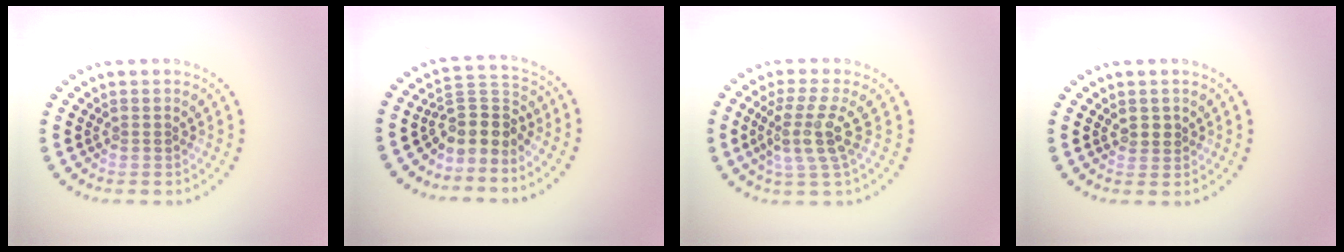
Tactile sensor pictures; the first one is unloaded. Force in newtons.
{"total": 3.5, "press": 2.6, "slide": 2.3}
{"total": 3.8, "press": 2.7, "slide": 2.6}
{"total": 0.7, "press": 0.6, "slide": 0.4}